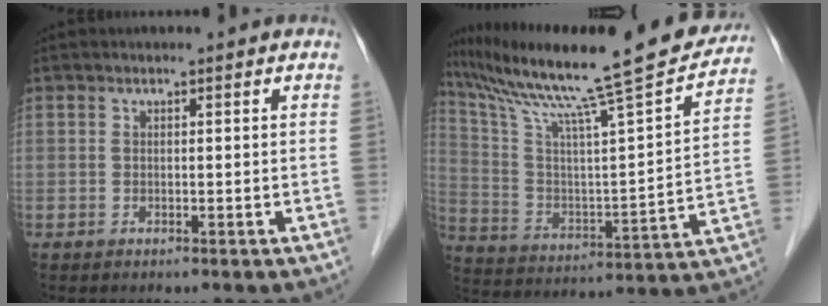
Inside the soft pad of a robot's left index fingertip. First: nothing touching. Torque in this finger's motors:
{"motor_torque": [-0.22, -0.45, 0.13, 0.11]}